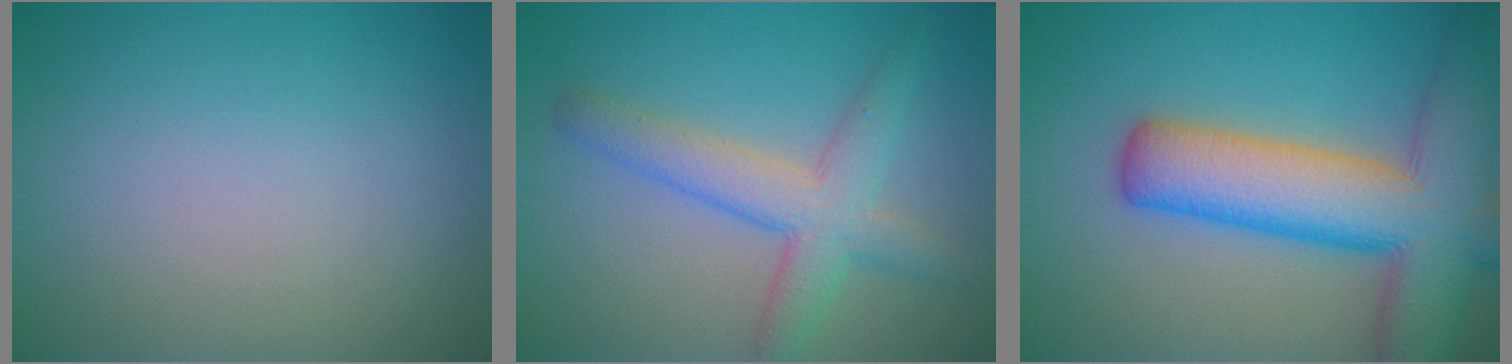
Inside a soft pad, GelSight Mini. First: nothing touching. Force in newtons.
{"total": 4.6, "press": 4.6, "slide": 0.1}
{"total": 11.7, "press": 11.7, "slide": 0.7}